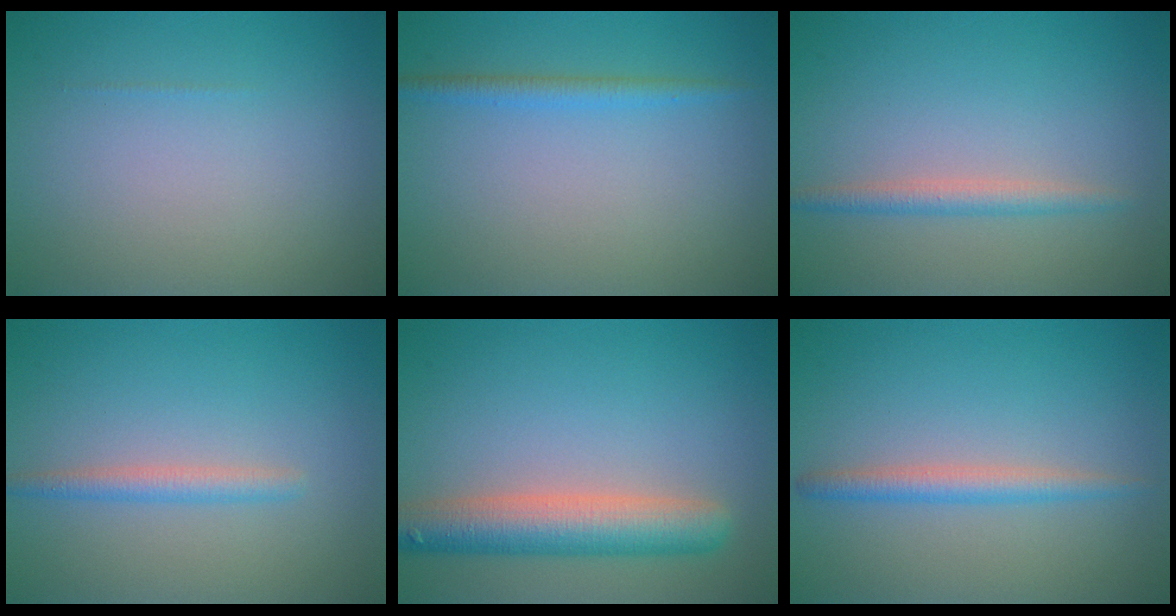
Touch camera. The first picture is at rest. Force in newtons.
{"total": 1.6, "press": 1.6, "slide": 0.0}
{"total": 1.8, "press": 1.8, "slide": 0.1}
{"total": 1.7, "press": 1.7, "slide": 0.1}
{"total": 6.1, "press": 6.1, "slide": 0.5}
{"total": 2.2, "press": 2.2, "slide": 0.1}